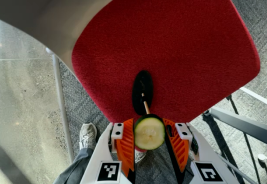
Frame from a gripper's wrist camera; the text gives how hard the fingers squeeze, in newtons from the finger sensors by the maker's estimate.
{"total": 10.8, "left": 10.9, "right": 10.7}